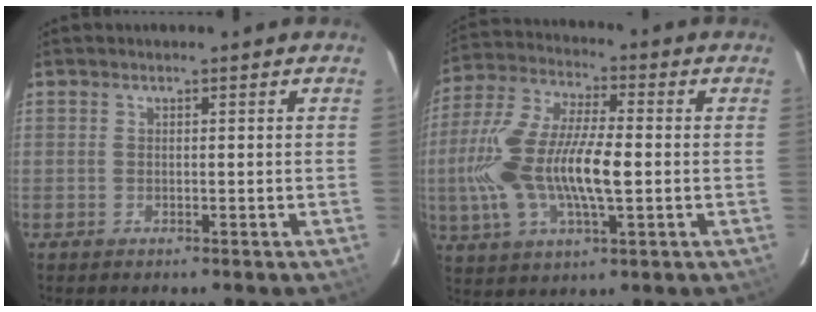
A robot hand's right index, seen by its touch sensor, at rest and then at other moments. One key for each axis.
{"total": 17.5, "fx": -1.9, "fy": 6.4, "fz": 16.2, "tx": -0.337, "ty": 0.002, "tz": -0.037}